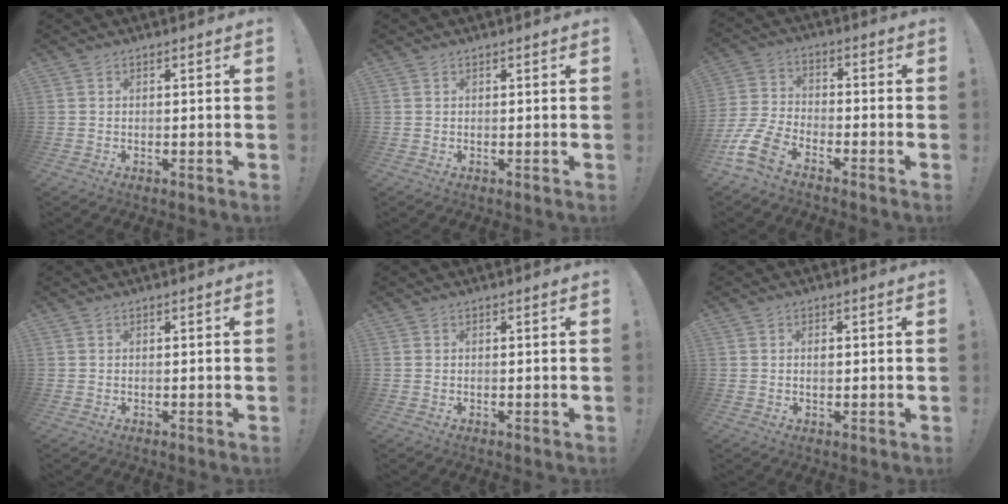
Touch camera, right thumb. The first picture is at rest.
{"total": 0.0}
{"total": 10.9, "force": [-7.5, 5.4, 5.8], "torque": [-0.131, 0.031, -0.141]}
{"total": 0.0}
{"total": 0.0}
{"total": 1.2, "force": [-0.1, 0.5, 1.1], "torque": [-0.017, 0.001, -0.003]}